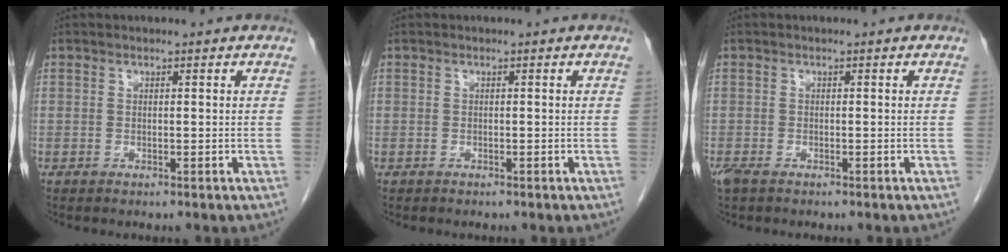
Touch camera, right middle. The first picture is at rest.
{"total": 0.0}
{"total": 2.7, "force": [-1.9, 1.1, 1.6], "torque": [-0.040, -0.009, -0.033]}